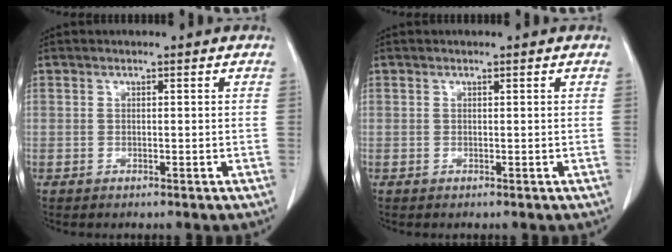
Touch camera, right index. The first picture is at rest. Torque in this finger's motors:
{"motor_torque": [-0.02, 0.04, -0.04, -0.01]}